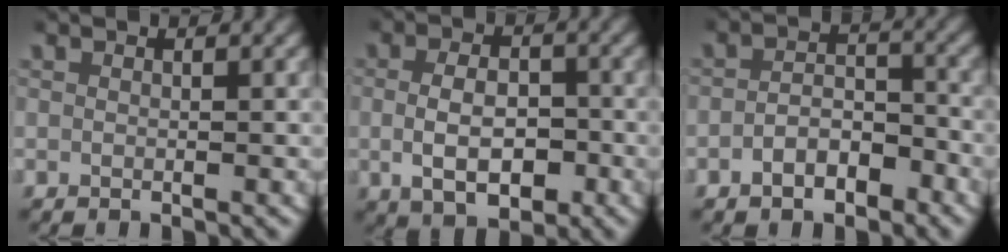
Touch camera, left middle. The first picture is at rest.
{"total": 5.8, "force": [-1.1, 3.6, 4.4], "torque": [-0.065, -0.012, -0.010]}
{"total": 3.4, "force": [-2.5, 1.9, 1.3], "torque": [-0.016, 0.002, -0.049]}